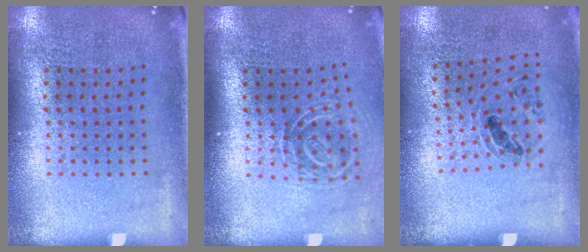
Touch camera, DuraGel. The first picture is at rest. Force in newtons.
{"total": 1.8, "press": 1.2, "slide": 1.4}
{"total": 1.0, "press": 0.8, "slide": 0.5}